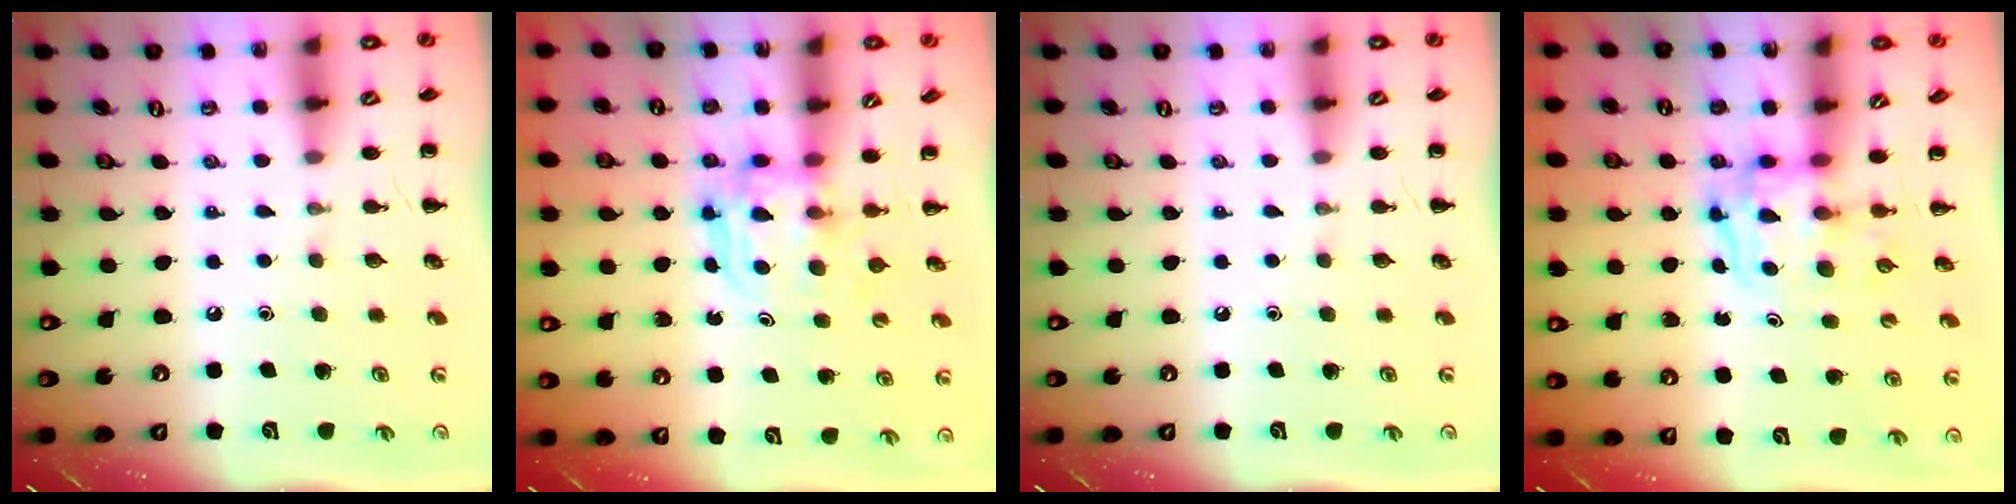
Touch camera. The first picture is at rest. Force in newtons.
{"total": 3.6, "press": 3.6, "slide": 0.2}
{"total": 0.0}
{"total": 3.4, "press": 3.3, "slide": 0.6}